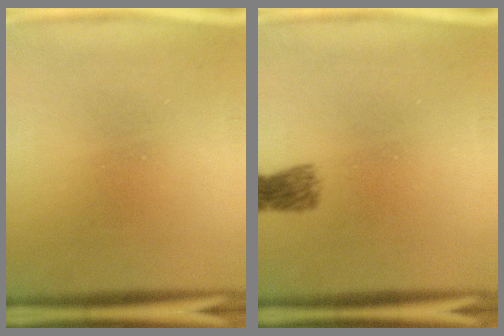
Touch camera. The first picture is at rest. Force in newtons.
{"total": 2.6}